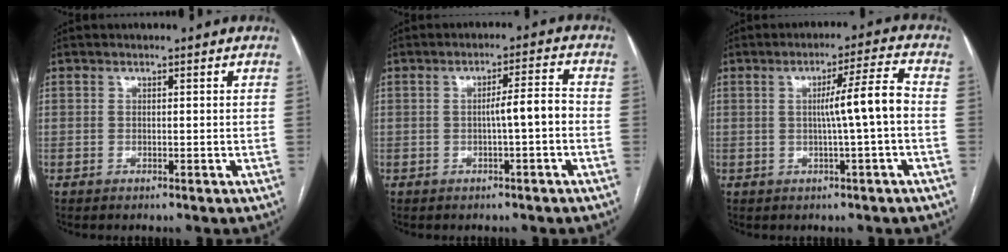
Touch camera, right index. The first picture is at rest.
{"total": 4.2, "force": [-0.8, 0.1, 4.1], "torque": [-0.060, 0.012, -0.011]}
{"total": 6.6, "force": [-0.4, -0.9, 6.6], "torque": [-0.102, 0.010, -0.004]}